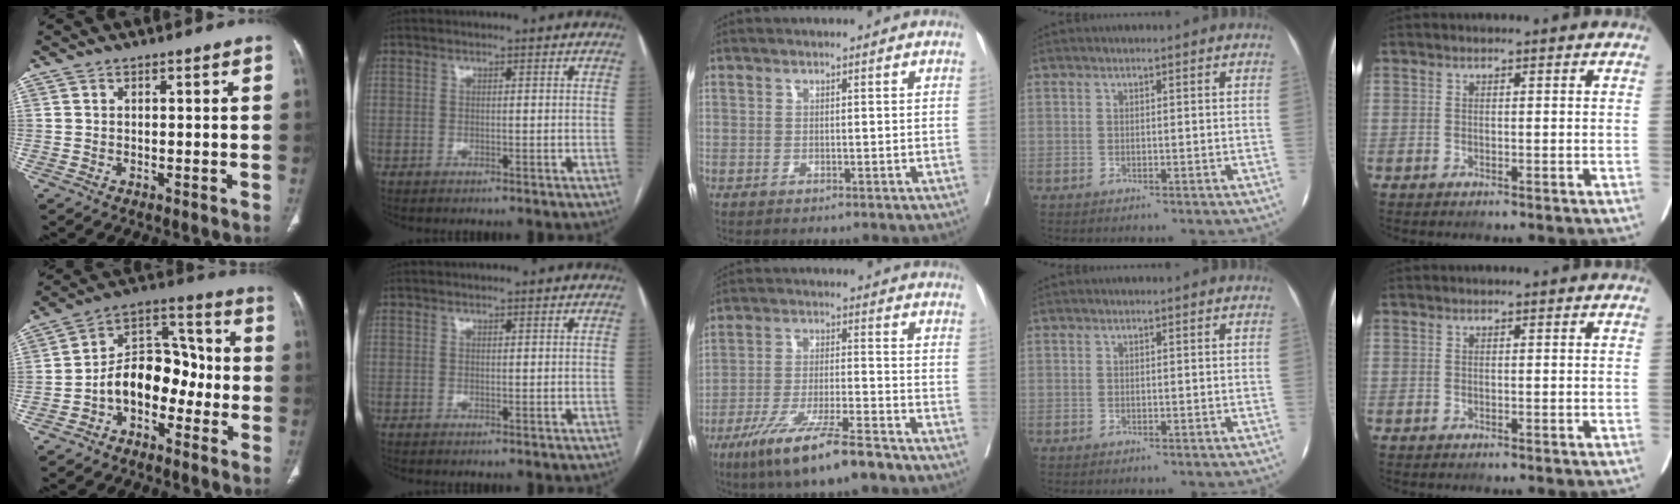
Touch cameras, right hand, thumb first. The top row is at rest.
{"thumb": {"total": 12.1, "force": [-3.8, 8.2, 8.1], "torque": [-0.101, 0.063, -0.075]}, "middle": {"total": 12.4, "force": [-8.6, 1.0, 8.9], "torque": [-0.160, -0.031, -0.152]}}